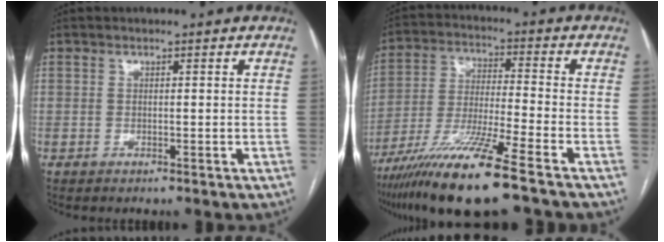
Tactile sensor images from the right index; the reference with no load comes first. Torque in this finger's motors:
{"motor_torque": [0.99, -1.08, 1.05, 0.21]}